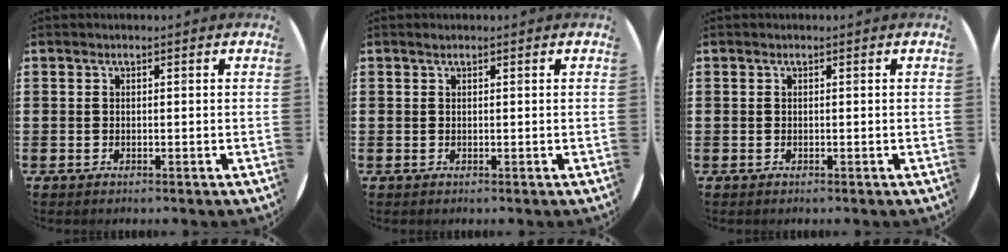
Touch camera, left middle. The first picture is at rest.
{"total": 0.0}
{"total": 0.0}